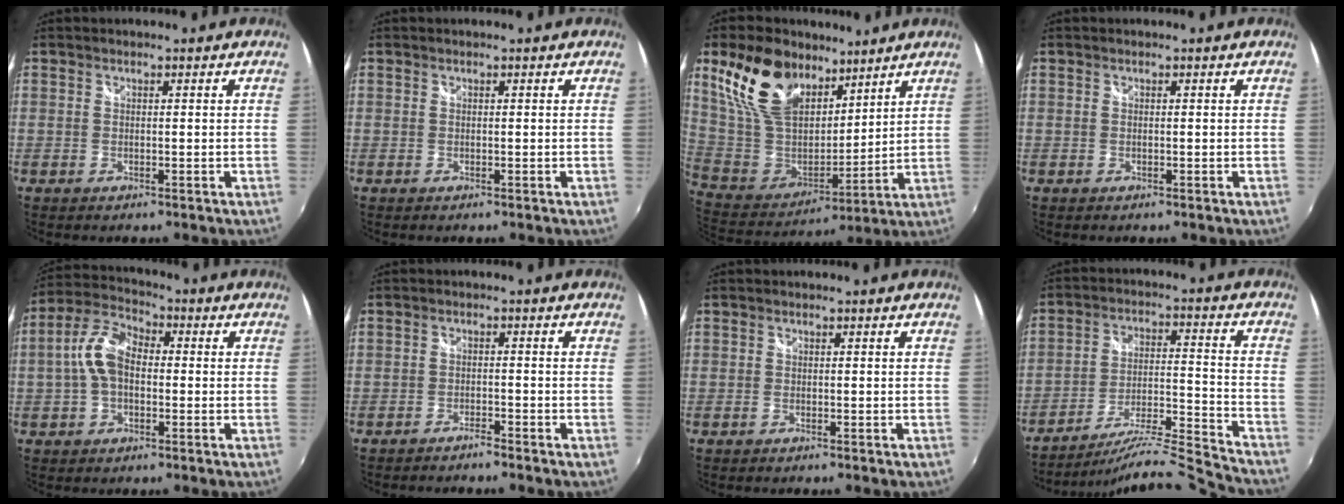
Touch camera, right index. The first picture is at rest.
{"total": 0.0}
{"total": 20.3, "force": [12.2, 11.4, 11.4], "torque": [-0.258, 0.035, 0.248]}
{"total": 0.0}
{"total": 8.9, "force": [-0.4, 5.5, 7.0], "torque": [-0.151, 0.025, -0.010]}
{"total": 2.0, "force": [-1.9, 0.2, 0.5], "torque": [-0.023, -0.003, -0.035]}
{"total": 0.0}
{"total": 15.7, "force": [-15.1, -2.9, 3.0], "torque": [-0.057, -0.005, -0.248]}